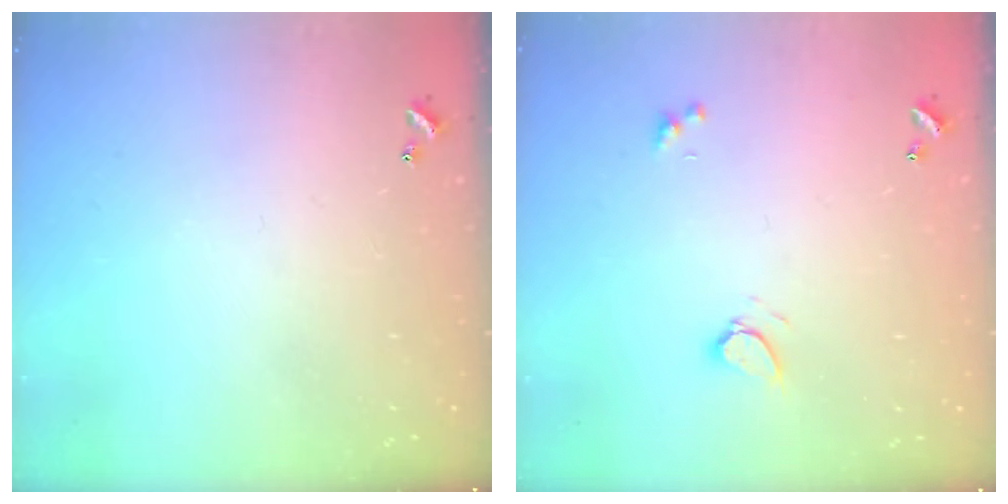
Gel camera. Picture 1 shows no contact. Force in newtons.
{"total": 1.7, "press": 1.6, "slide": 0.3}